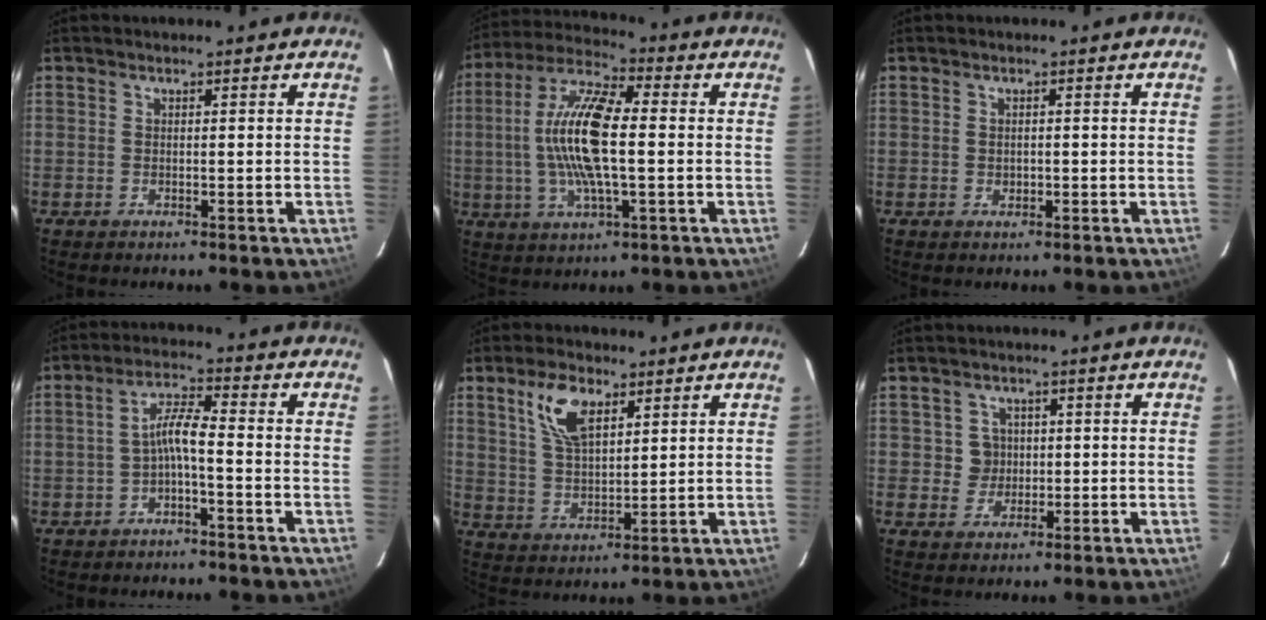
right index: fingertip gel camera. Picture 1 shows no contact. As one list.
[{"total": 15.0, "force": [-0.2, 4.2, 14.4], "torque": [-0.292, 0.010, -0.010]}, {"total": 1.1, "force": [-0.1, 0.9, 0.7], "torque": [-0.011, 0.002, -0.001]}, {"total": 4.5, "force": [-2.0, 0.4, 4.0], "torque": [-0.089, 0.014, -0.035]}, {"total": 8.8, "force": [4.6, 4.2, 6.2], "torque": [-0.122, 0.013, 0.093]}, {"total": 3.6, "force": [0.3, 3.6, 0.1], "torque": [0.004, 0.017, 0.009]}]